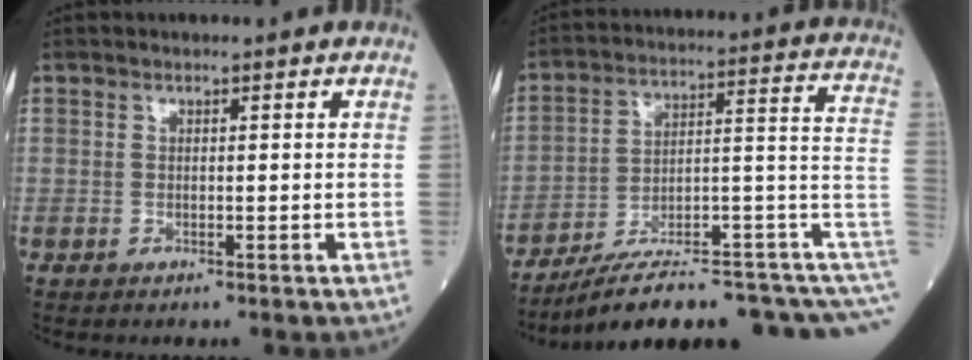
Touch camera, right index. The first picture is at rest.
{"total": 20.4, "force": [-13.4, 2.5, 15.1], "torque": [-0.140, 0.069, -0.191]}